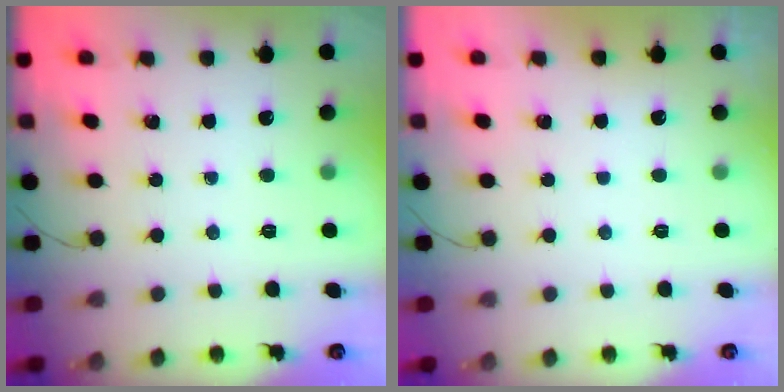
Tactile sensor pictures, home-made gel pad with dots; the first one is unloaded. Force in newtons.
{"total": 2.9, "press": 2.9, "slide": 0.1}